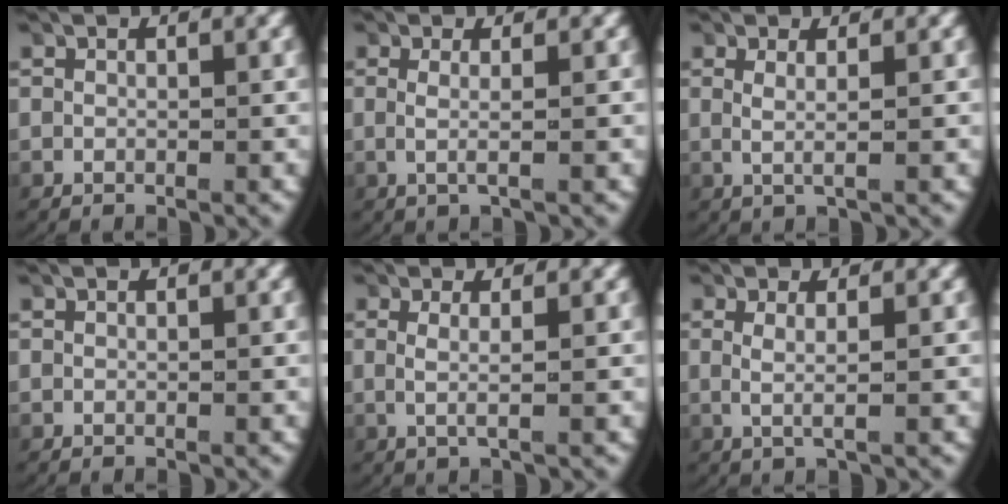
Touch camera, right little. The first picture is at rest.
{"total": 1.7, "force": [0.0, 0.0, 1.7], "torque": [-0.046, -0.008, 0.005]}
{"total": 1.7, "force": [0.4, 0.0, 1.7], "torque": [-0.044, -0.010, 0.015]}
{"total": 0.0}
{"total": 2.0, "force": [0.2, 0.0, 2.0], "torque": [-0.049, -0.009, 0.010]}
{"total": 2.1, "force": [0.3, 0.1, 2.1], "torque": [-0.049, -0.007, 0.012]}